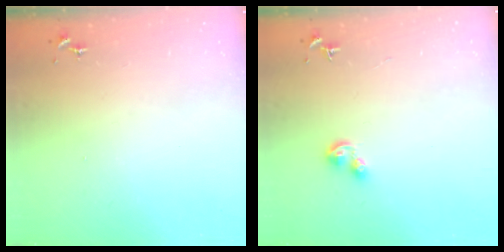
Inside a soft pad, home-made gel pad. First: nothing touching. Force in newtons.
{"total": 4.3, "press": 4.3, "slide": 0.5}